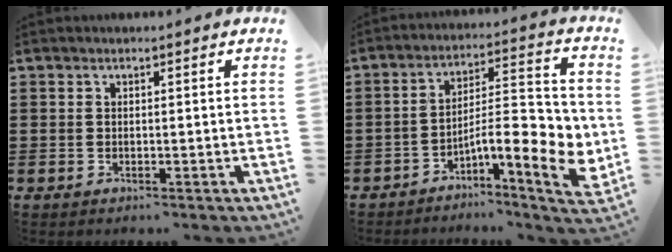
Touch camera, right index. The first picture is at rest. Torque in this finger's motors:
{"motor_torque": [2.14, 0.00, 0.30, 0.19]}